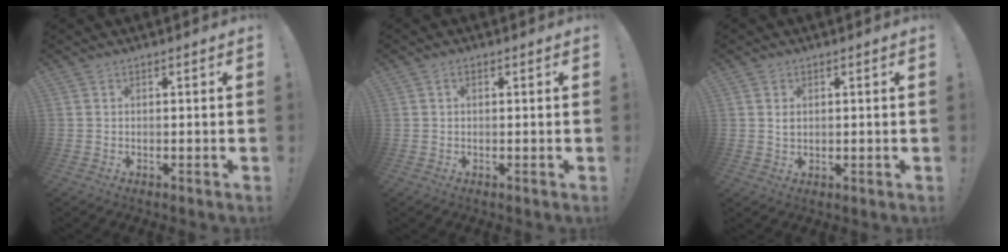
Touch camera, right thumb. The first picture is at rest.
{"total": 1.1, "force": [0.3, 0.7, 0.8], "torque": [-0.020, 0.005, 0.005]}
{"total": 1.6, "force": [0.4, 1.2, 1.0], "torque": [-0.013, 0.000, 0.005]}